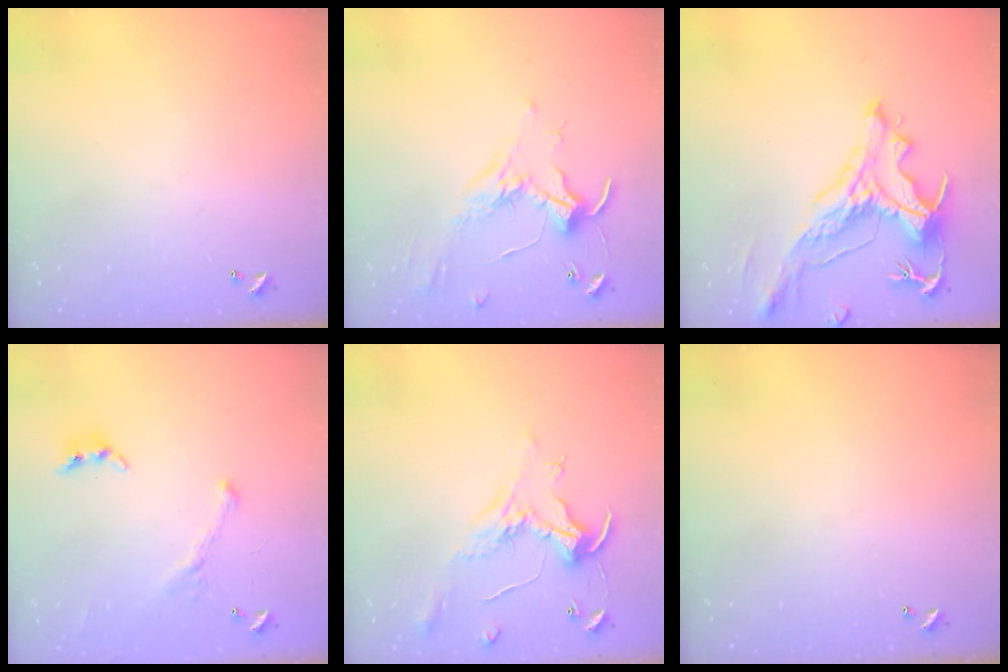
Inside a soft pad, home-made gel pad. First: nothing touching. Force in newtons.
{"total": 1.7, "press": 1.6, "slide": 0.5}
{"total": 2.9, "press": 2.6, "slide": 1.5}
{"total": 2.0, "press": 2.0, "slide": 0.4}
{"total": 0.8, "press": 0.5, "slide": 0.6}
{"total": 0.0}